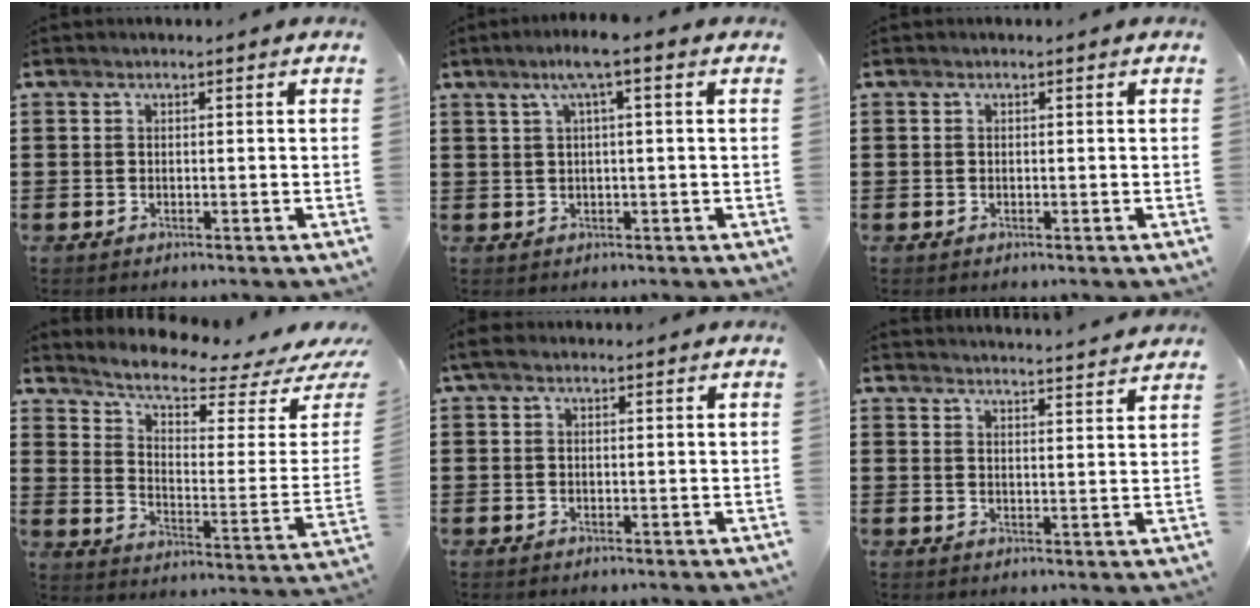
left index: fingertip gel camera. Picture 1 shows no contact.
{"total": 4.2, "force": [1.6, -0.2, 3.9], "torque": [-0.077, 0.001, 0.024]}
{"total": 0.0}
{"total": 6.3, "force": [5.3, 1.2, 3.3], "torque": [-0.074, -0.046, 0.085]}
{"total": 1.3, "force": [0.2, 0.8, 1.0], "torque": [-0.022, 0.006, 0.003]}
{"total": 3.3, "force": [3.2, -0.8, 0.1], "torque": [-0.013, -0.022, 0.058]}